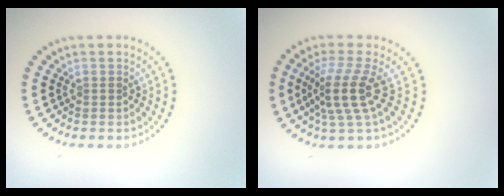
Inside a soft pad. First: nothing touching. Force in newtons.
{"total": 4.0, "press": 2.8, "slide": 2.8}